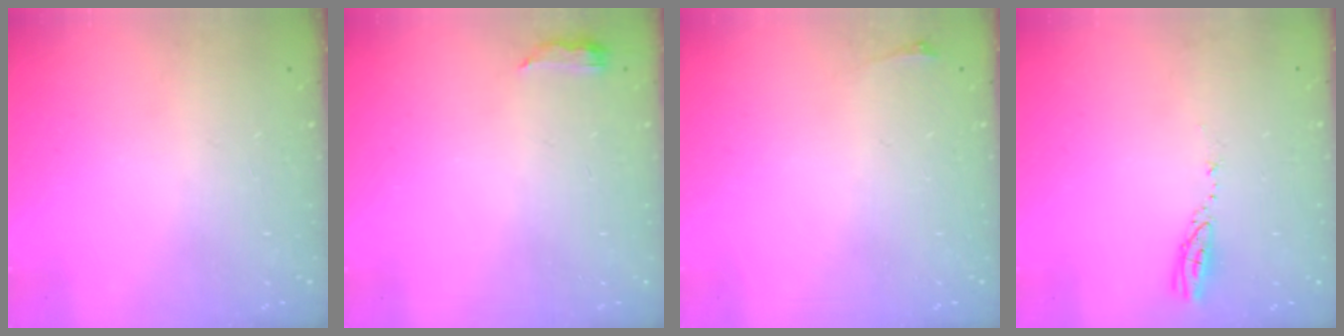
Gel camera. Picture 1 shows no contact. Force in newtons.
{"total": 4.0, "press": 3.7, "slide": 1.3}
{"total": 2.8, "press": 2.1, "slide": 1.9}
{"total": 3.6, "press": 3.6, "slide": 0.2}